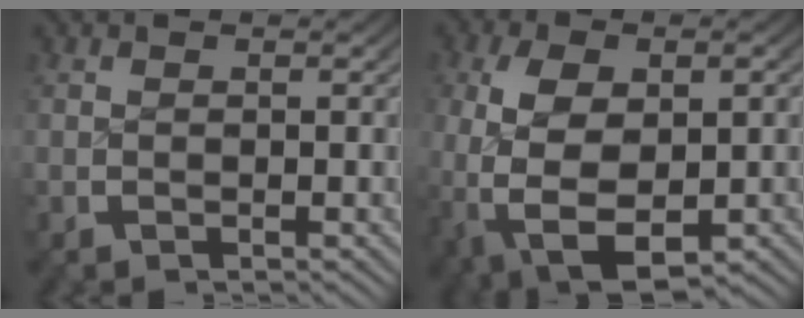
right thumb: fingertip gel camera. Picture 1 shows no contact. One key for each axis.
{"total": 11.5, "fx": -2.9, "fy": 7.8, "fz": 7.9, "tx": -0.208, "ty": -0.066, "tz": -0.011}